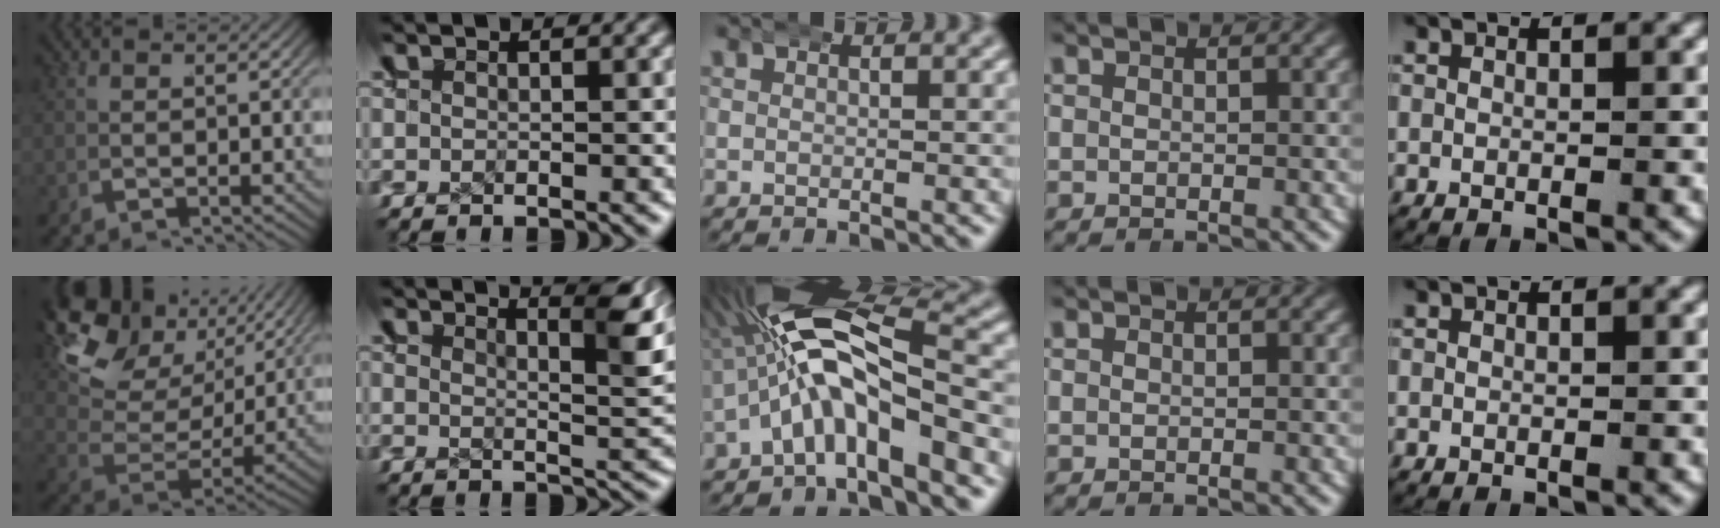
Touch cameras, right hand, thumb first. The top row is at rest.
{"thumb": {"total": 9.1, "force": [3.5, 5.5, 6.3], "torque": [-0.129, -0.006, 0.049]}, "index": {"total": 4.8, "force": [3.3, 0.0, 3.5], "torque": [-0.021, 0.000, 0.054]}, "middle": {"total": 10.2, "force": [0.6, 5.1, 8.9], "torque": [-0.173, -0.009, 0.004]}}